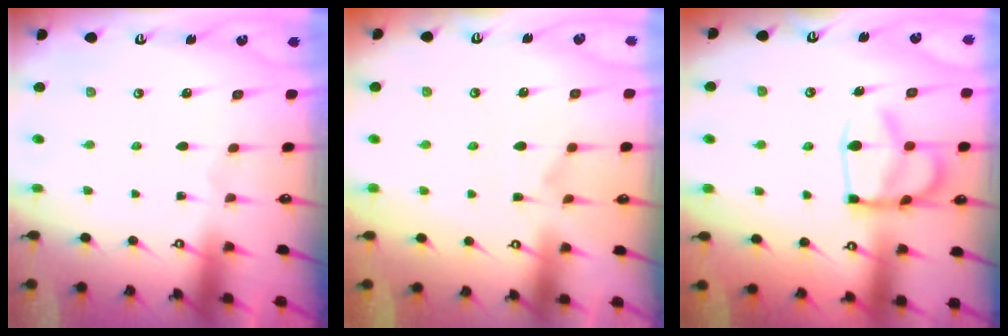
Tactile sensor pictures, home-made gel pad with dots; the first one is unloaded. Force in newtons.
{"total": 1.1, "press": 0.1, "slide": 1.1}
{"total": 15.6, "press": 15.5, "slide": 1.7}